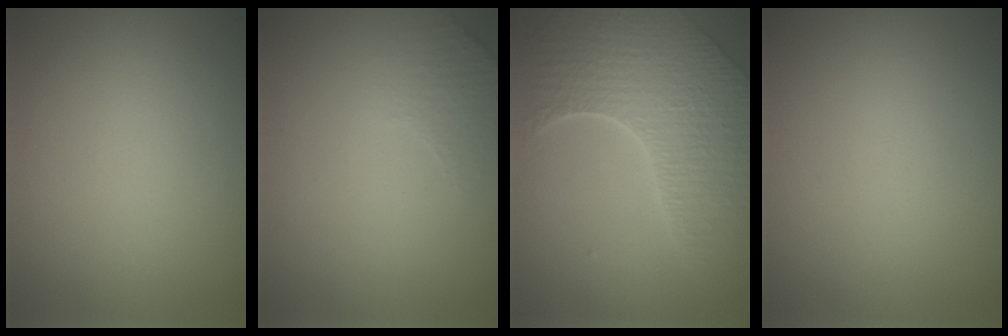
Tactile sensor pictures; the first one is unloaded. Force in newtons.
{"total": 1.6, "press": 1.5, "slide": 0.4}
{"total": 7.6, "press": 5.5, "slide": 5.2}
{"total": 0.0}